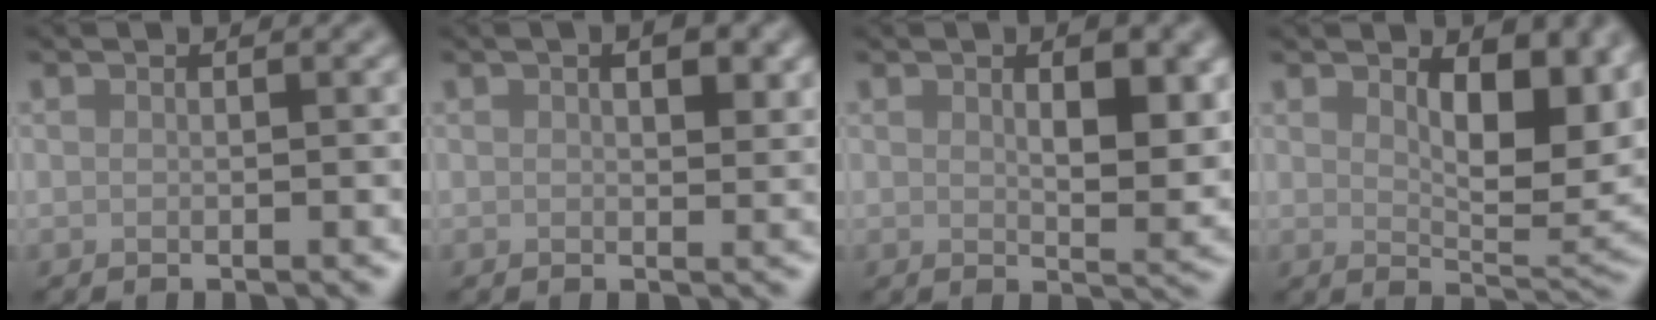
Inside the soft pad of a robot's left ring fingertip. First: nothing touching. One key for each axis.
{"total": 2.7, "fx": 1.0, "fy": 1.3, "fz": 2.1, "tx": -0.024, "ty": -0.001, "tz": 0.018}
{"total": 4.8, "fx": 1.5, "fy": 1.9, "fz": 4.1, "tx": -0.058, "ty": -0.006, "tz": 0.028}
{"total": 6.8, "fx": 2.5, "fy": 3.2, "fz": 5.5, "tx": -0.081, "ty": -0.015, "tz": 0.043}